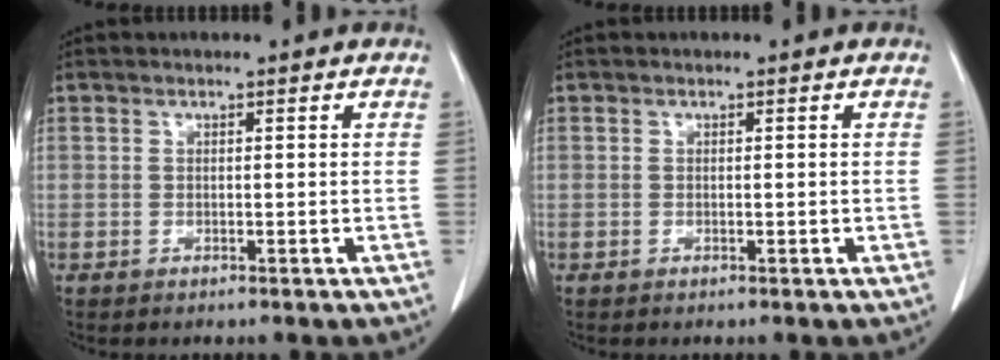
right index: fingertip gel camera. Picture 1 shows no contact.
{"total": 0.0}